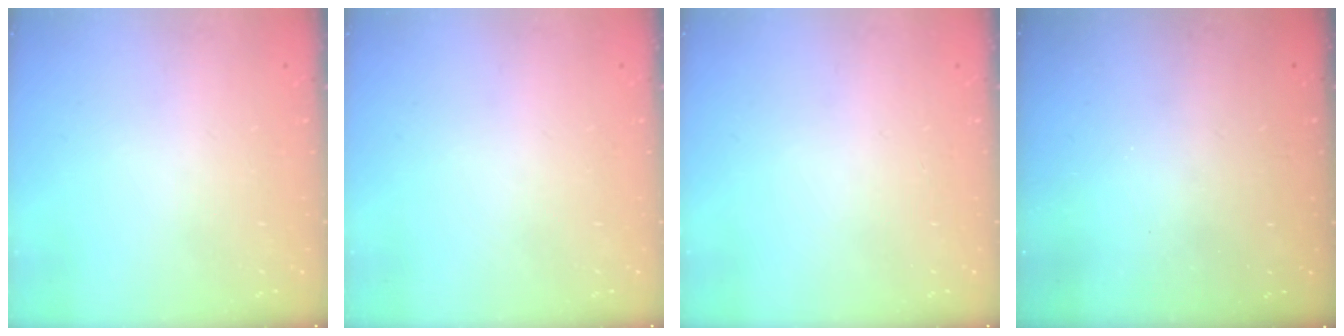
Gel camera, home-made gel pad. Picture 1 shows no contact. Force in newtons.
{"total": 0.0}
{"total": 0.0}
{"total": 3.0, "press": 2.9, "slide": 0.8}